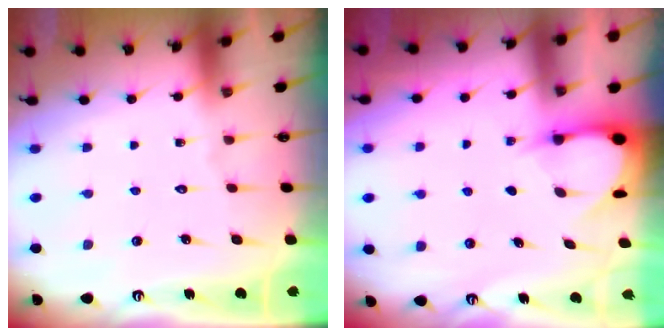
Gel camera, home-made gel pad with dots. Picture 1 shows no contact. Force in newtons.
{"total": 3.5, "press": 3.4, "slide": 0.4}